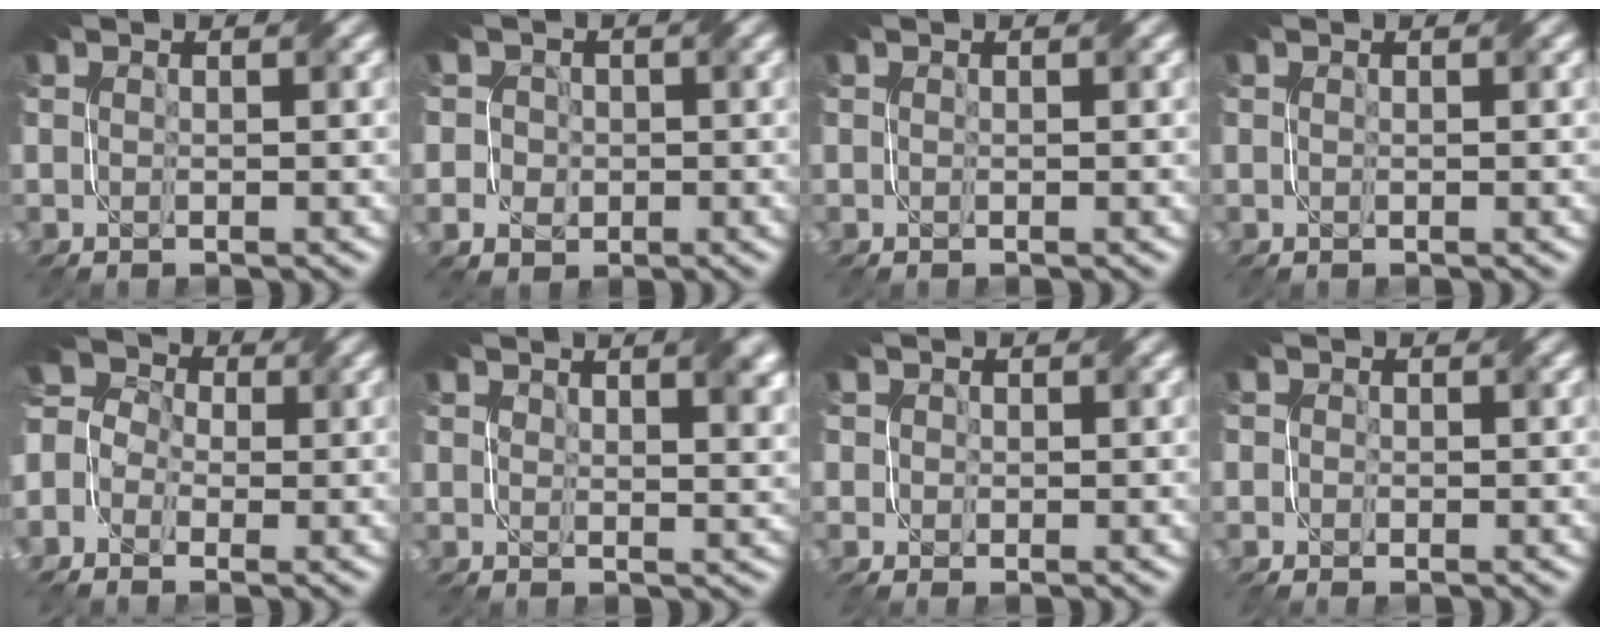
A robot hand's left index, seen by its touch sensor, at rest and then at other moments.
{"total": 3.6, "force": [0.0, 3.5, 1.0], "torque": [-0.008, 0.020, -0.011]}
{"total": 0.0}
{"total": 0.0}
{"total": 5.3, "force": [-2.0, 4.1, 2.6], "torque": [-0.055, 0.007, -0.040]}
{"total": 4.1, "force": [2.5, 1.6, 2.8], "torque": [-0.037, -0.002, 0.040]}
{"total": 1.4, "force": [0.0, 1.3, 0.5], "torque": [-0.011, 0.001, 0.003]}
{"total": 1.1, "force": [-0.4, 0.9, 0.4], "torque": [-0.005, -0.005, -0.005]}